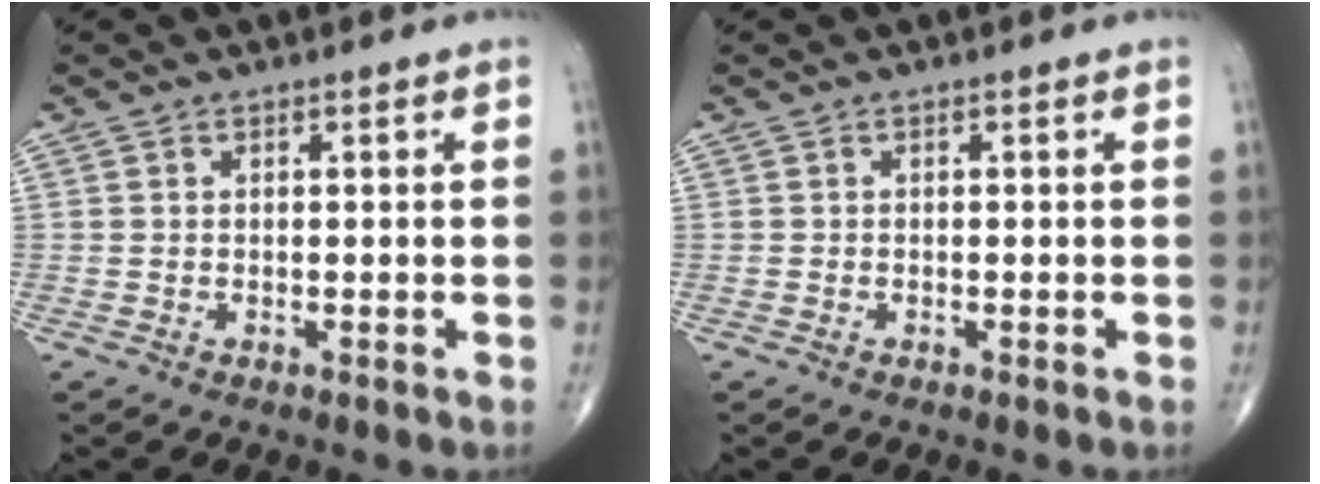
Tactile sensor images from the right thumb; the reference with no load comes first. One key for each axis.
{"total": 0.0}